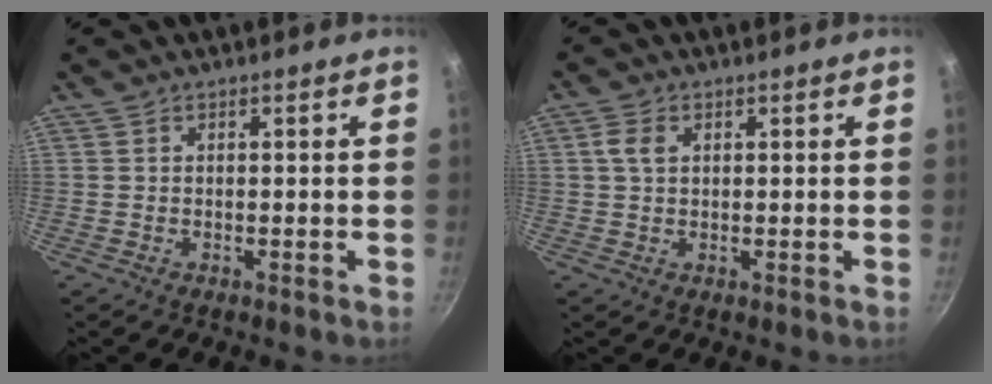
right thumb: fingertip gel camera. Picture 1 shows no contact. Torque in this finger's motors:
{"motor_torque": [-0.59, 0.56, -0.19, 0.25, 0.01]}